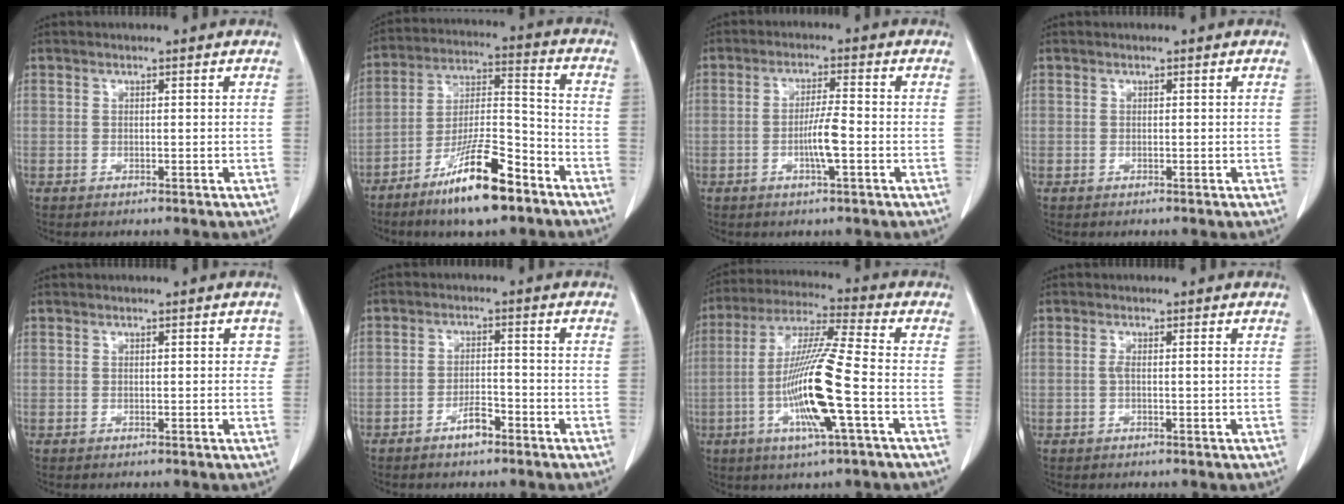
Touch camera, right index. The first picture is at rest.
{"total": 14.5, "force": [-9.5, 2.7, 10.7], "torque": [-0.193, -0.008, -0.165]}
{"total": 4.6, "force": [-1.3, 0.1, 4.4], "torque": [-0.083, -0.003, -0.024]}
{"total": 0.0}
{"total": 1.8, "force": [0.4, 1.0, 1.5], "torque": [-0.009, 0.006, 0.000]}
{"total": 3.3, "force": [-2.3, 1.0, 2.2], "torque": [-0.033, 0.006, -0.039]}
{"total": 14.4, "force": [-3.7, 0.0, 13.9], "torque": [-0.279, -0.010, -0.075]}
{"total": 1.3, "force": [-0.1, -0.1, 1.3], "torque": [-0.028, 0.000, -0.002]}